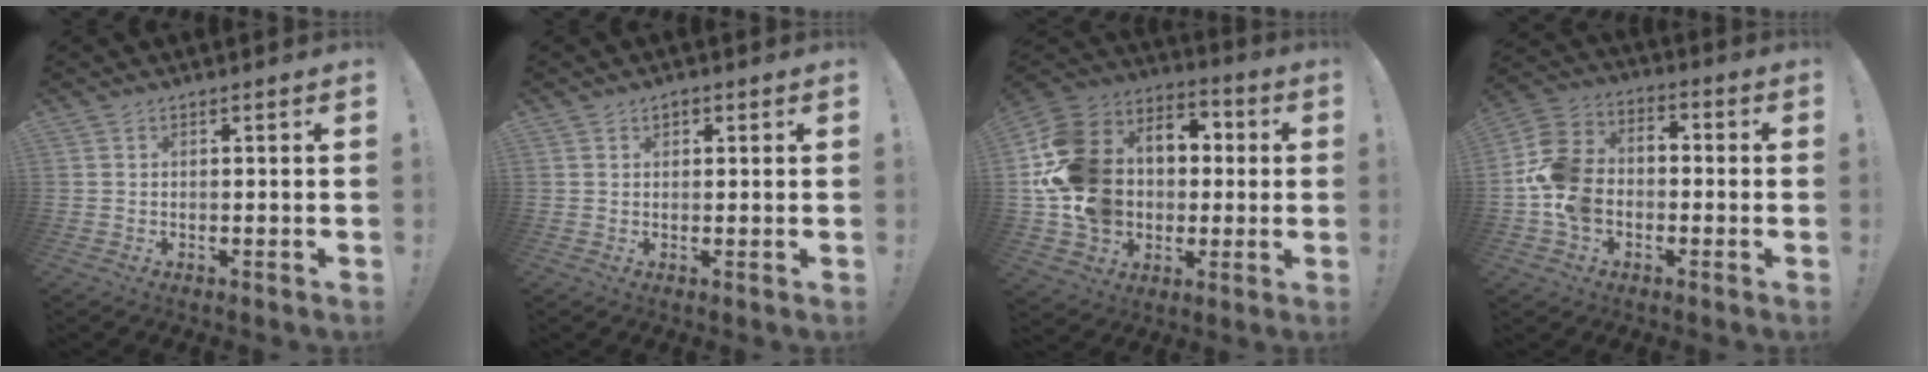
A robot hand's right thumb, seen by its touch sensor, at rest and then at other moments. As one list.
[{"total": 1.1, "force": [0.6, 0.9, 0.4], "torque": [-0.006, 0.002, 0.010]}, {"total": 20.6, "force": [0.9, 17.2, 11.3], "torque": [-0.226, 0.005, 0.048]}, {"total": 14.1, "force": [-4.6, 10.8, 7.8], "torque": [-0.156, 0.035, -0.082]}]